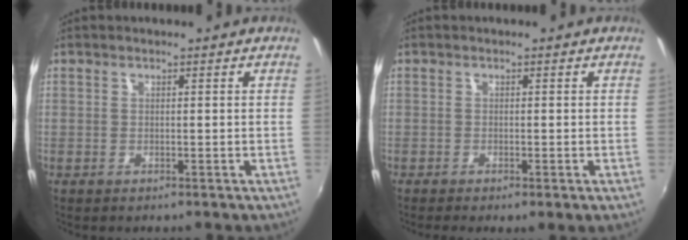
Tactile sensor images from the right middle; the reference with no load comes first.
{"total": 1.4, "force": [-0.7, 0.0, 1.3], "torque": [-0.021, -0.006, -0.012]}